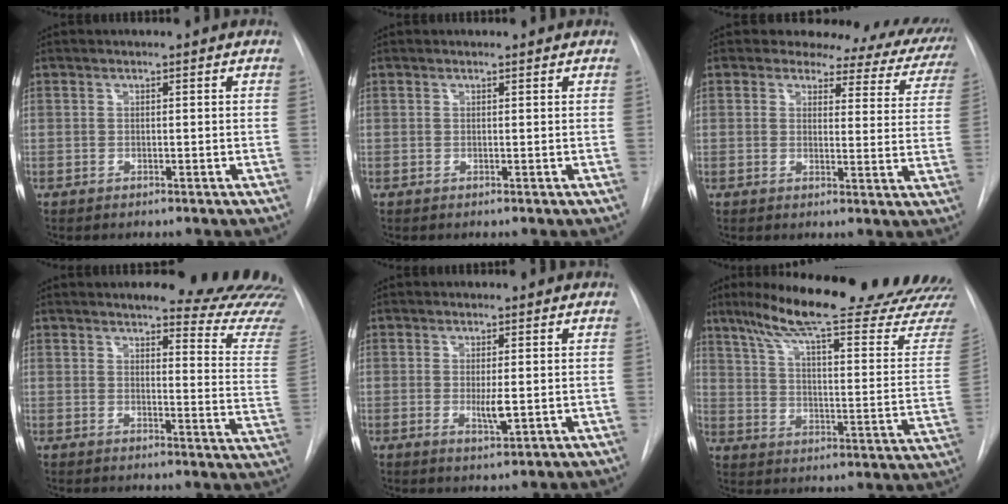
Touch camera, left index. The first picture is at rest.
{"total": 1.1, "force": [1.1, 0.1, -0.1], "torque": [-0.010, 0.007, 0.013]}
{"total": 13.7, "force": [12.2, 5.3, 3.4], "torque": [-0.003, -0.037, 0.101]}
{"total": 17.8, "force": [17.3, 0.3, 4.2], "torque": [-0.040, -0.141, 0.176]}
{"total": 2.7, "force": [0.0, 0.5, 2.6], "torque": [-0.047, -0.008, 0.003]}
{"total": 30.8, "force": [26.6, 2.0, 15.4], "torque": [-0.227, -0.082, 0.344]}